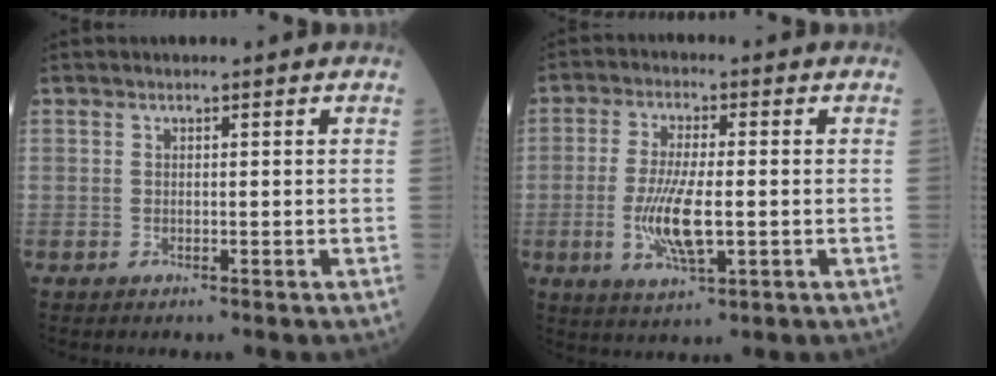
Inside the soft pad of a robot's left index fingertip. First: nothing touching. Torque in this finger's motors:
{"motor_torque": [1.28, 0.29, 0.67, 0.21]}